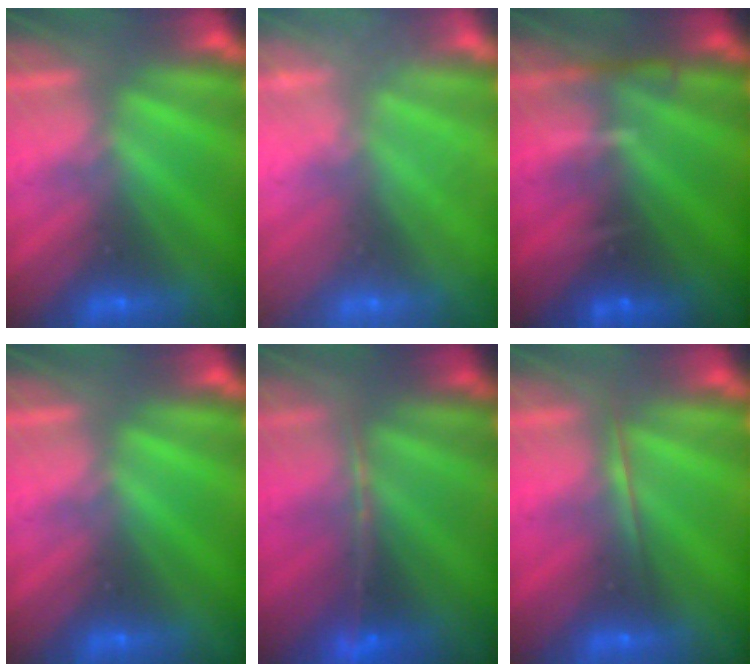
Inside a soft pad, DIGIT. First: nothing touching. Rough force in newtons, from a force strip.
{"total": 2.5}
{"total": 8.8}
{"total": 0.0}
{"total": 1.2}
{"total": 1.7}